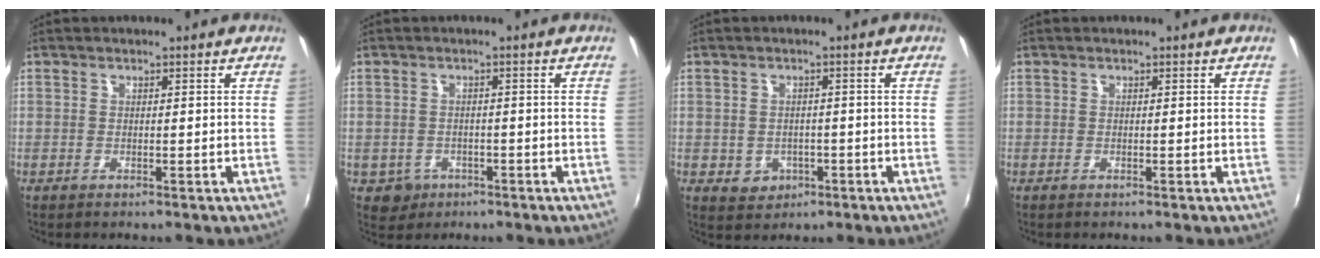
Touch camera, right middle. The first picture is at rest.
{"total": 2.9, "force": [-1.0, 2.6, 0.5], "torque": [-0.017, -0.001, -0.008]}
{"total": 4.3, "force": [-1.2, 3.9, 1.4], "torque": [-0.037, 0.003, -0.006]}
{"total": 0.0}